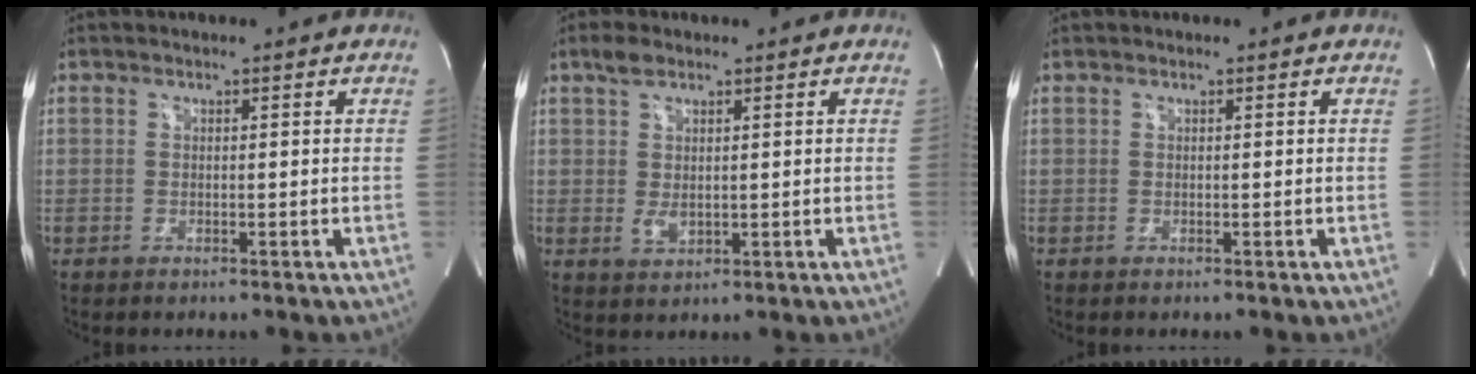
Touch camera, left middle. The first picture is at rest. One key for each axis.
{"total": 3.9, "fx": 1.5, "fy": 2.1, "fz": 2.9, "tx": -0.059, "ty": -0.002, "tz": 0.033}
{"total": 0.0}